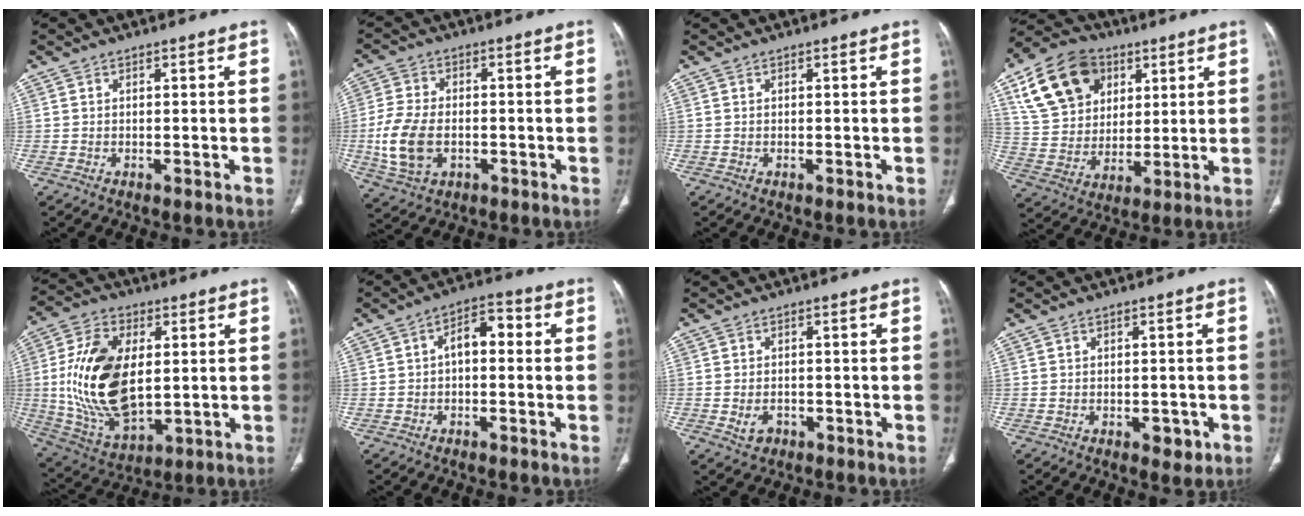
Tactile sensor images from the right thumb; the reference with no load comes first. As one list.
[{"total": 10.8, "force": [-2.1, 7.0, 7.9], "torque": [-0.168, 0.003, -0.036]}, {"total": 0.0}, {"total": 18.2, "force": [7.9, 13.4, 9.4], "torque": [-0.159, -0.007, 0.147]}, {"total": 20.5, "force": [1.6, 11.6, 16.8], "torque": [-0.321, -0.013, 0.041]}, {"total": 5.9, "force": [0.1, 3.4, 4.8], "torque": [-0.062, 0.026, -0.010]}, {"total": 2.9, "force": [-1.2, 2.1, 1.6], "torque": [-0.026, 0.004, -0.012]}, {"total": 2.6, "force": [-1.0, 1.6, 1.9], "torque": [-0.008, 0.003, -0.007]}]